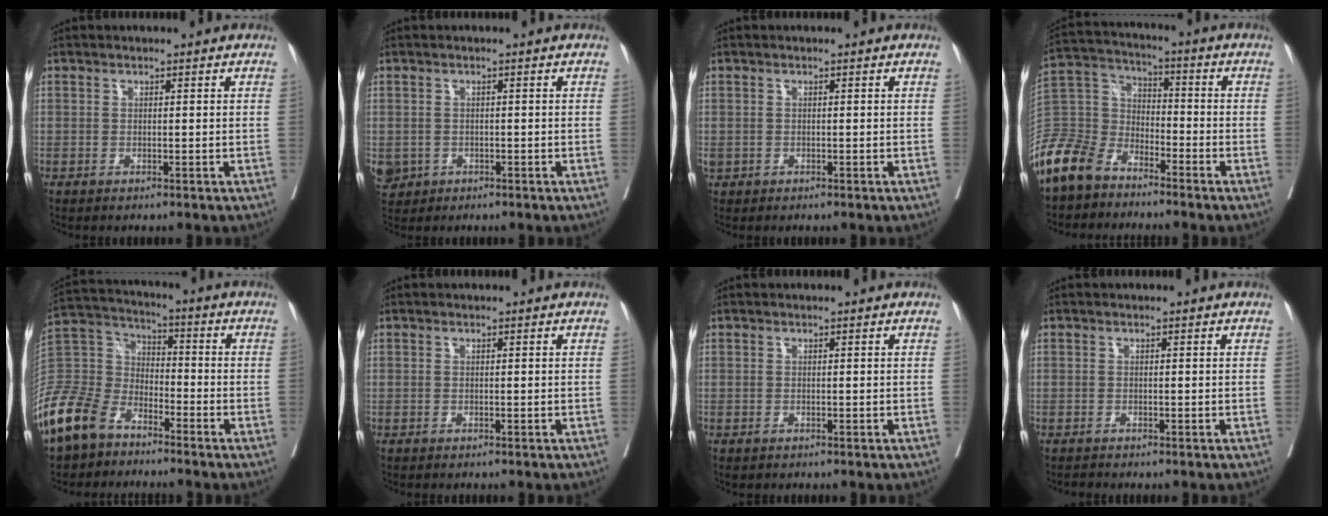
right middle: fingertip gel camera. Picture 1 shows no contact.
{"total": 5.1, "force": [-2.1, 4.5, 1.5], "torque": [-0.040, -0.002, -0.027]}
{"total": 1.2, "force": [-0.3, 1.0, 0.6], "torque": [-0.018, 0.004, 0.001]}
{"total": 12.6, "force": [-9.9, 6.5, 4.1], "torque": [-0.101, 0.011, -0.202]}
{"total": 15.7, "force": [-11.2, 8.9, 6.5], "torque": [-0.168, 0.011, -0.222]}
{"total": 0.0}
{"total": 0.0}
{"total": 0.5, "force": [-0.5, -0.1, -0.1], "torque": [-0.007, -0.005, -0.011]}